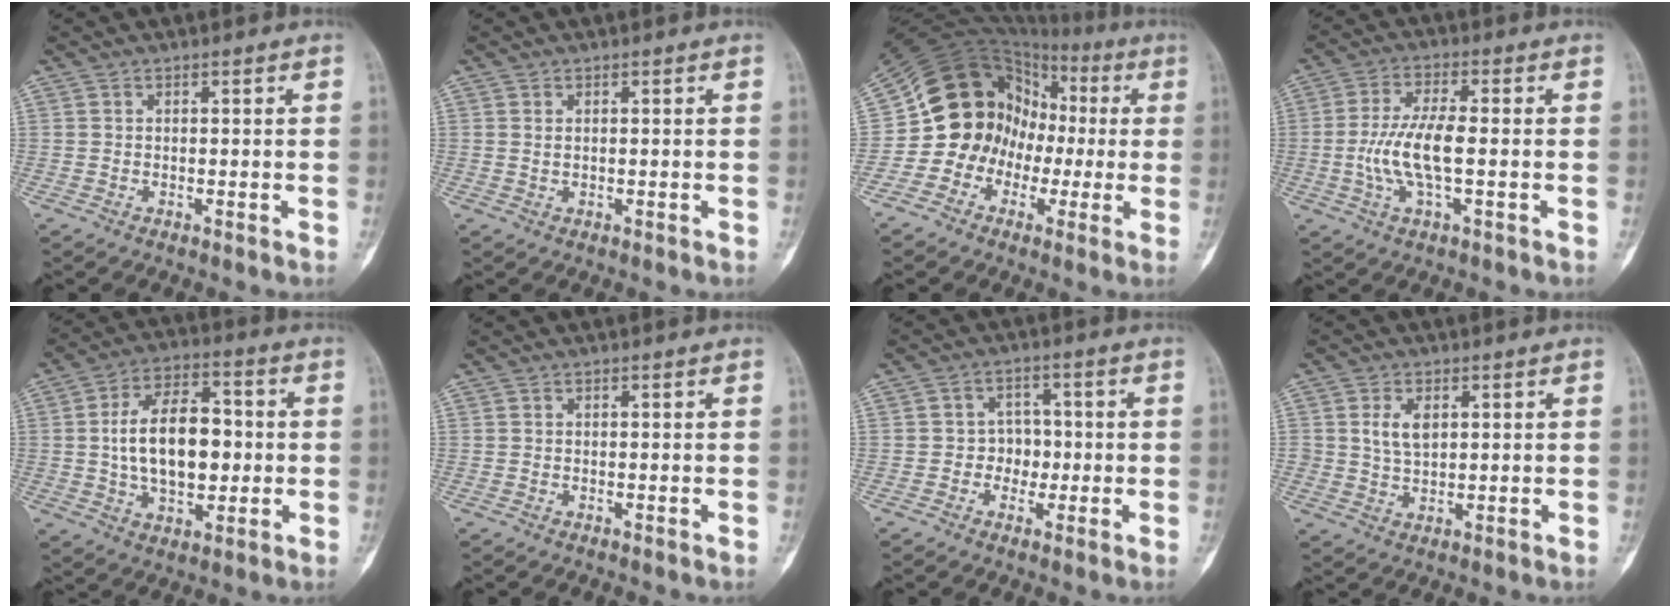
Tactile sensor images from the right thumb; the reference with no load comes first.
{"total": 0.9, "force": [0.3, 0.6, 0.6], "torque": [-0.013, -0.001, 0.009]}
{"total": 15.1, "force": [-2.4, 13.9, 5.4], "torque": [-0.048, 0.087, -0.041]}
{"total": 9.1, "force": [-1.0, 2.8, 8.6], "torque": [-0.191, 0.009, -0.022]}
{"total": 16.1, "force": [0.3, 9.5, 13.0], "torque": [-0.195, 0.018, 0.005]}
{"total": 0.0}
{"total": 5.1, "force": [-0.8, 4.5, 2.2], "torque": [0.005, 0.016, -0.021]}
{"total": 5.0, "force": [1.5, 3.3, 3.5], "torque": [-0.054, -0.007, 0.031]}